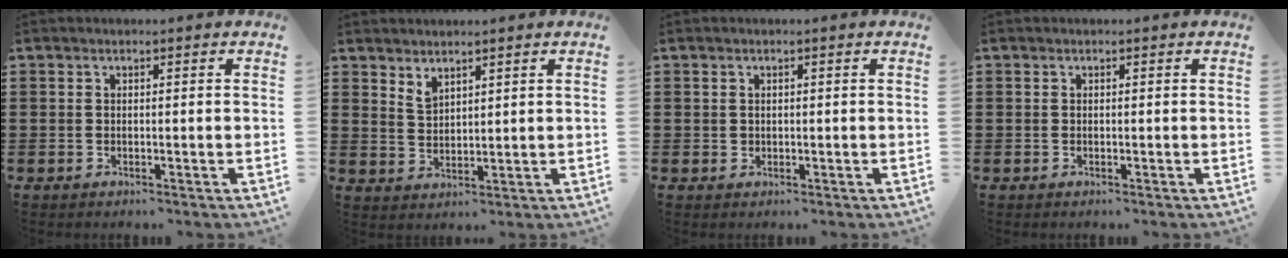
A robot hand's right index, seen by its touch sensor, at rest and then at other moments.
{"total": 2.5, "force": [2.2, 0.9, 0.4], "torque": [-0.013, 0.001, 0.043]}
{"total": 0.7, "force": [0.3, 0.7, 0.2], "torque": [-0.006, 0.003, 0.006]}
{"total": 0.0}